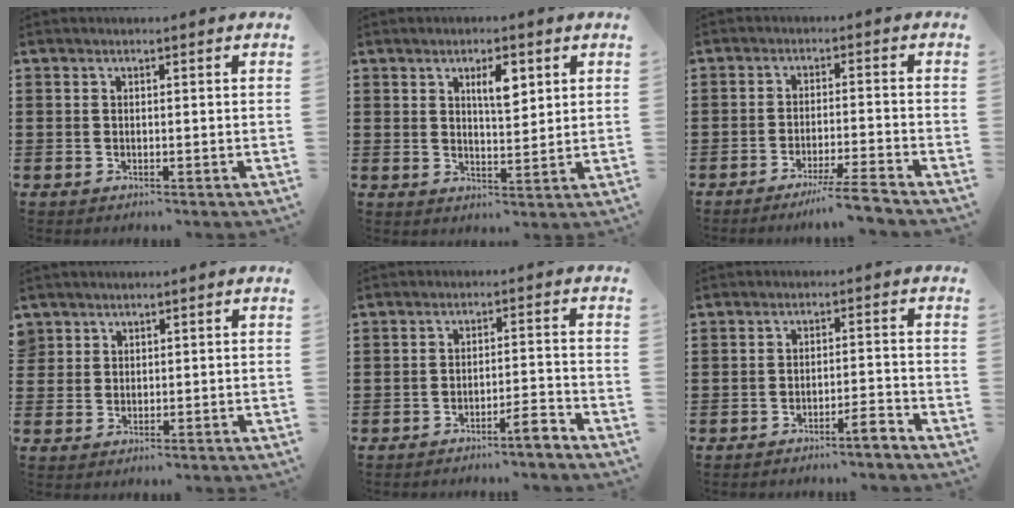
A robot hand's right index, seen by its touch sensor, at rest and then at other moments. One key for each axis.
{"total": 4.5, "fx": 2.2, "fy": 1.6, "fz": 3.6, "tx": -0.061, "ty": 0.001, "tz": 0.032}
{"total": 4.6, "fx": -4.0, "fy": -0.8, "fz": 2.2, "tx": -0.034, "ty": -0.015, "tz": -0.074}
{"total": 1.9, "fx": 1.3, "fy": 1.4, "fz": -0.1, "tx": -0.004, "ty": 0.007, "tz": 0.026}
{"total": 3.6, "fx": -3.2, "fy": 0.0, "fz": 1.7, "tx": -0.031, "ty": 0.002, "tz": -0.063}
{"total": 2.9, "fx": -2.6, "fy": 0.0, "fz": 1.3, "tx": -0.024, "ty": 0.003, "tz": -0.051}